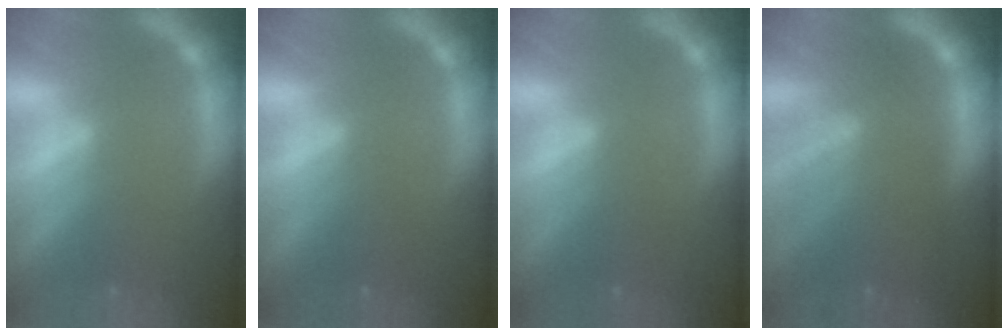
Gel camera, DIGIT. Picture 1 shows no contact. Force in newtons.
{"total": 2.0}
{"total": 2.0}
{"total": 9.1}